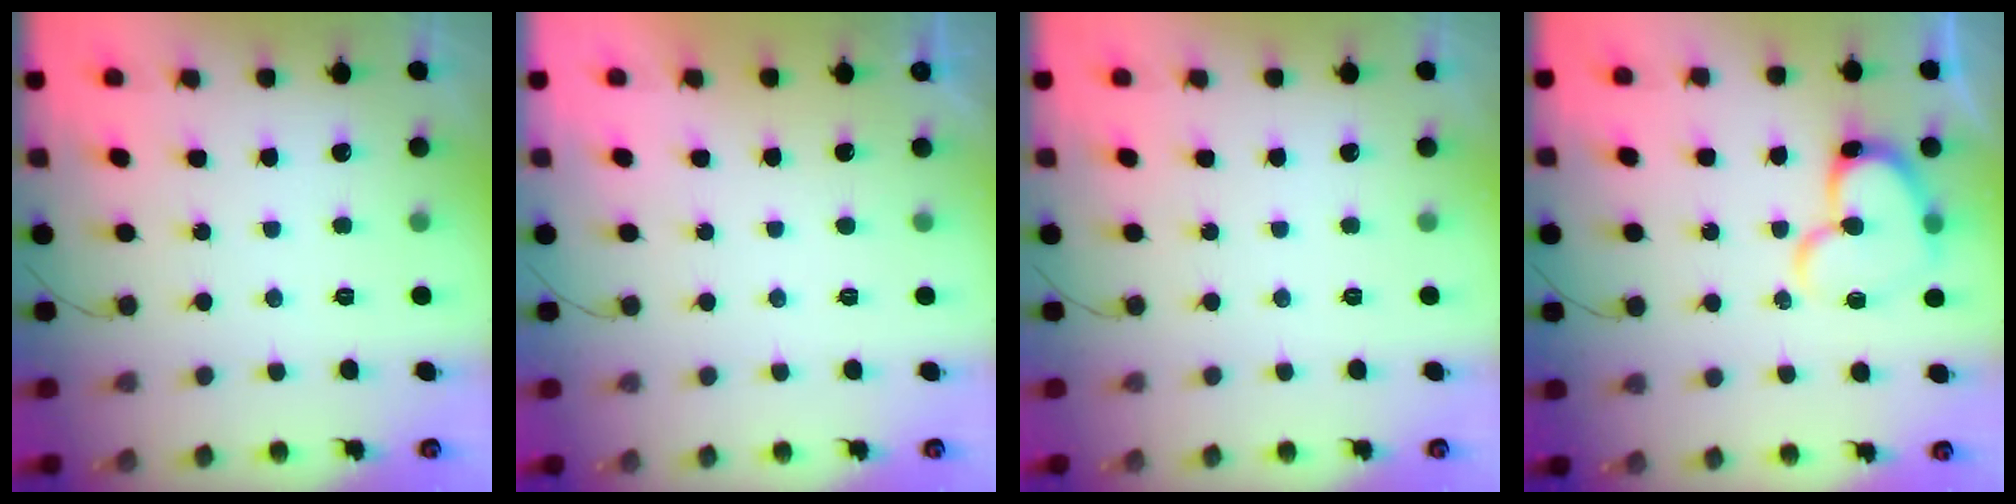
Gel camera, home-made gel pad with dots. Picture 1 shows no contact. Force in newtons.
{"total": 1.2, "press": 1.1, "slide": 0.3}
{"total": 0.0}
{"total": 14.0, "press": 13.9, "slide": 1.2}